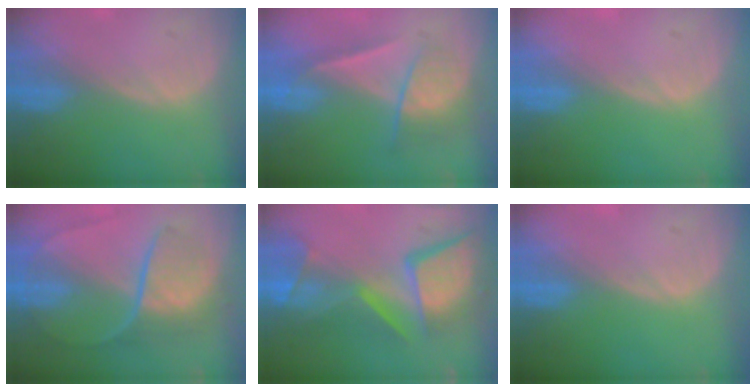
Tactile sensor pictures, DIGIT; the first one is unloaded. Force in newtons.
{"total": 7.2, "press": 6.1, "slide": 3.9}
{"total": 0.0}
{"total": 8.8, "press": 7.6, "slide": 4.5}
{"total": 13.8, "press": 11.2, "slide": 8.0}
{"total": 0.0}